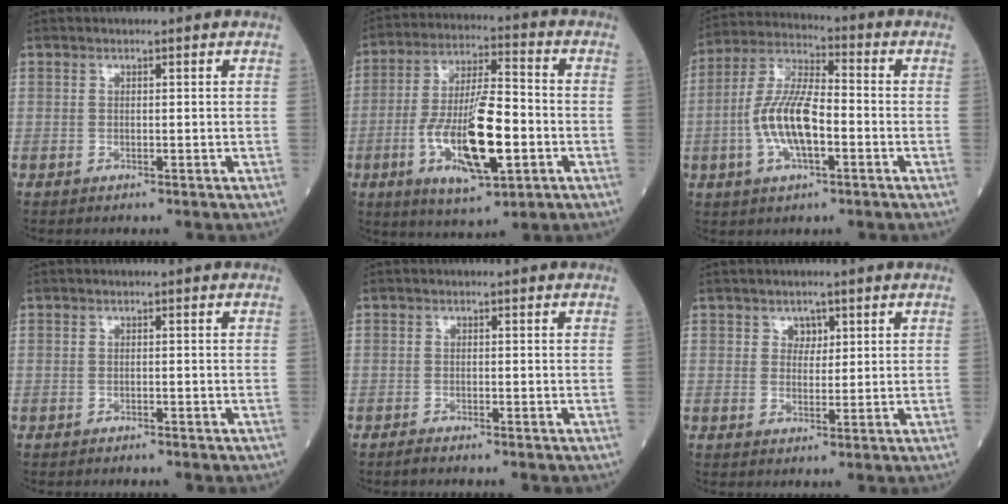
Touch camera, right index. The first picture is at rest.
{"total": 14.9, "force": [-4.2, 3.5, 13.8], "torque": [-0.262, -0.007, -0.068]}
{"total": 11.0, "force": [-2.5, 3.5, 10.1], "torque": [-0.215, 0.011, -0.050]}
{"total": 1.6, "force": [-1.4, 0.3, 0.7], "torque": [-0.015, -0.003, -0.013]}
{"total": 1.3, "force": [-1.2, 0.0, 0.4], "torque": [-0.014, -0.003, -0.020]}
{"total": 1.9, "force": [1.0, 1.4, 0.7], "torque": [-0.003, -0.001, 0.014]}